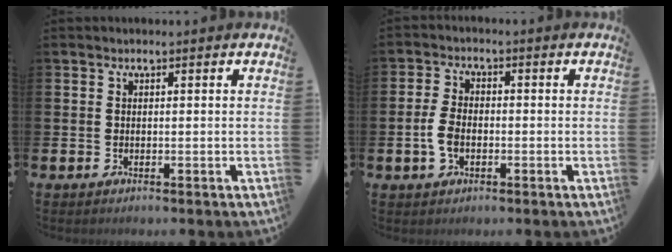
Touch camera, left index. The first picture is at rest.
{"total": 3.8, "force": [-0.7, 2.4, 2.9], "torque": [-0.053, 0.001, -0.016]}